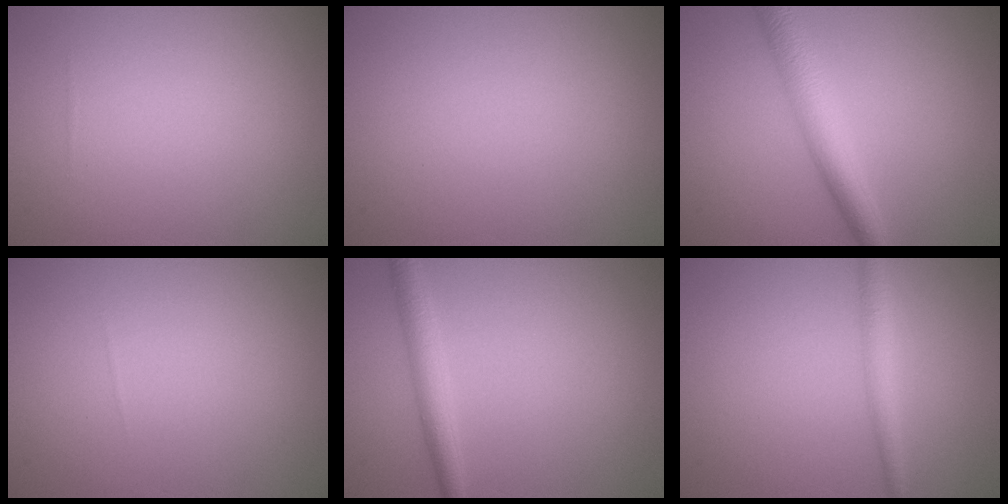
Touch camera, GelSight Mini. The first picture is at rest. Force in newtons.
{"total": 0.0}
{"total": 4.3, "press": 4.3, "slide": 0.1}
{"total": 0.0}
{"total": 2.4, "press": 2.4, "slide": 0.1}
{"total": 2.0, "press": 2.0, "slide": 0.0}